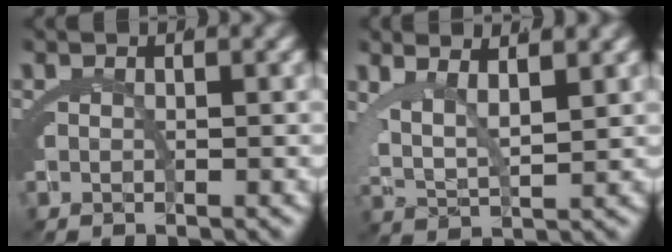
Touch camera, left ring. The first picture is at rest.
{"total": 5.9, "force": [2.2, 3.4, 4.3], "torque": [-0.082, -0.007, 0.039]}